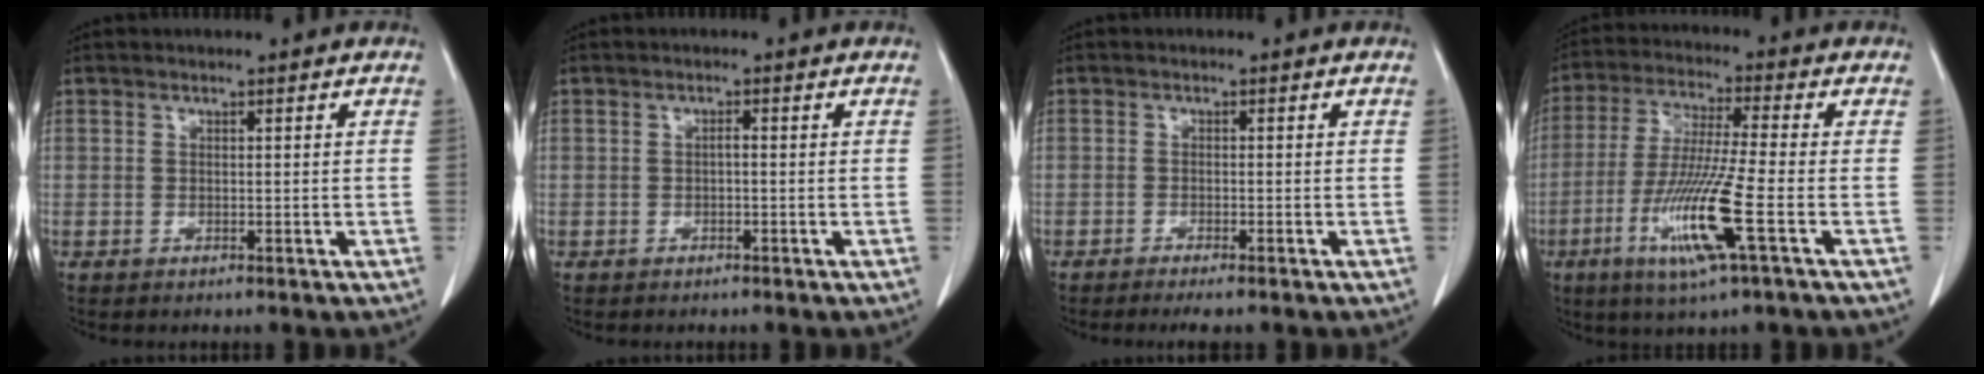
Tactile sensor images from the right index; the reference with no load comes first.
{"total": 0.7, "force": [-0.1, 0.2, 0.6], "torque": [-0.011, 0.003, -0.002]}
{"total": 2.6, "force": [-2.1, 0.3, 1.6], "torque": [-0.022, -0.006, -0.028]}
{"total": 12.4, "force": [-4.4, -0.5, 11.6], "torque": [-0.237, -0.025, -0.089]}